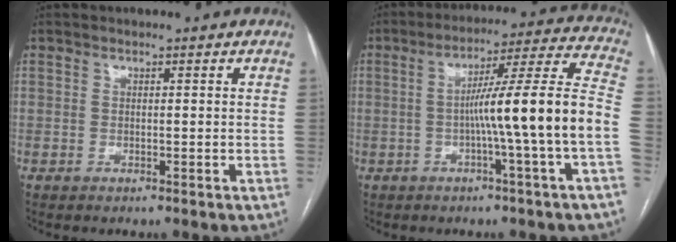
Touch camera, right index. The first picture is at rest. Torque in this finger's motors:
{"motor_torque": [1.67, -0.47, 0.93, 0.21]}